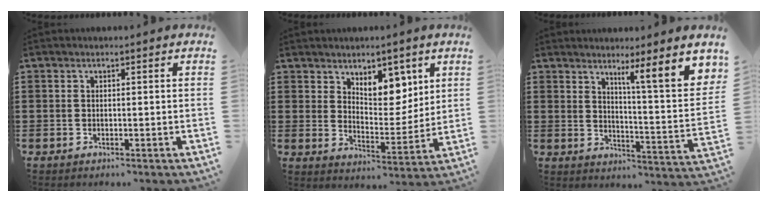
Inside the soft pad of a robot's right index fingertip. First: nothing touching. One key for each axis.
{"total": 7.2, "fx": 5.0, "fy": 3.9, "fz": 3.5, "tx": -0.055, "ty": -0.021, "tz": 0.086}
{"total": 6.8, "fx": 4.4, "fy": -0.5, "fz": 5.2, "tx": -0.079, "ty": -0.040, "tz": 0.064}